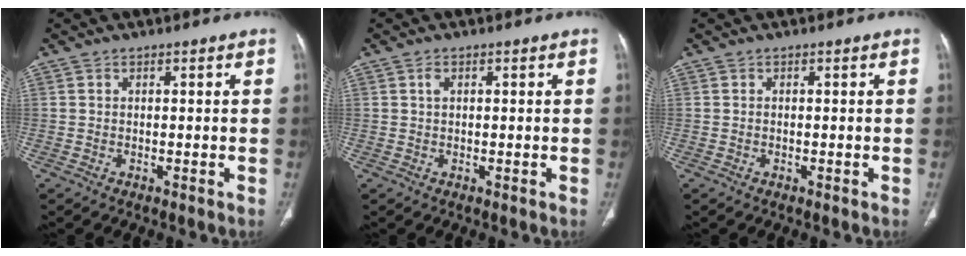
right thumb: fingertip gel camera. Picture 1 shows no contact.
{"total": 1.3, "force": [0.5, 0.7, 0.9], "torque": [-0.019, 0.006, 0.011]}
{"total": 0.0}